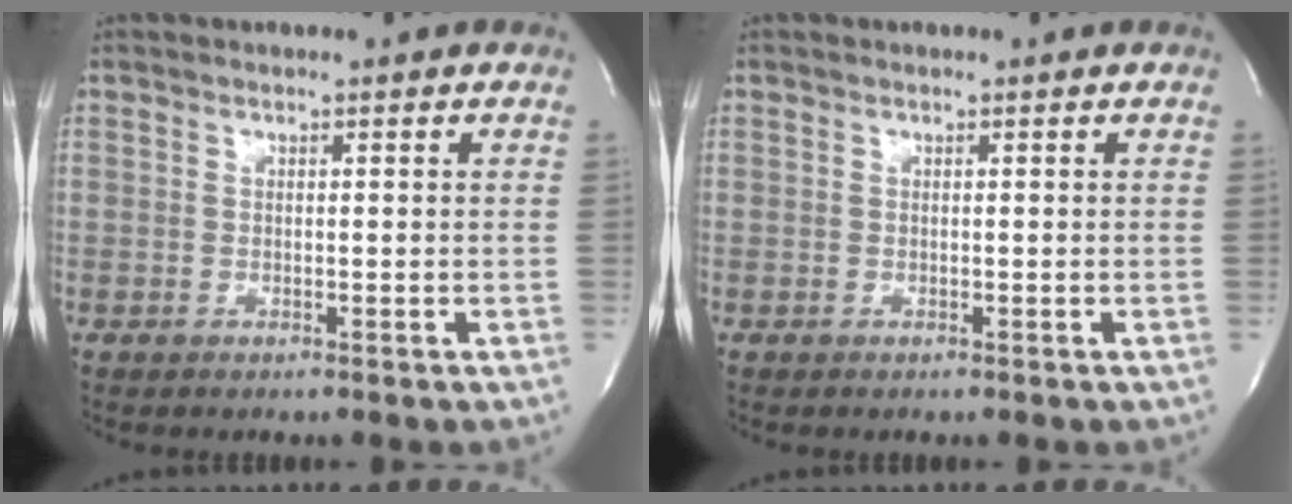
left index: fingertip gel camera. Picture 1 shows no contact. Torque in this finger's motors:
{"motor_torque": [0.00, 0.00, -0.01, 0.00]}